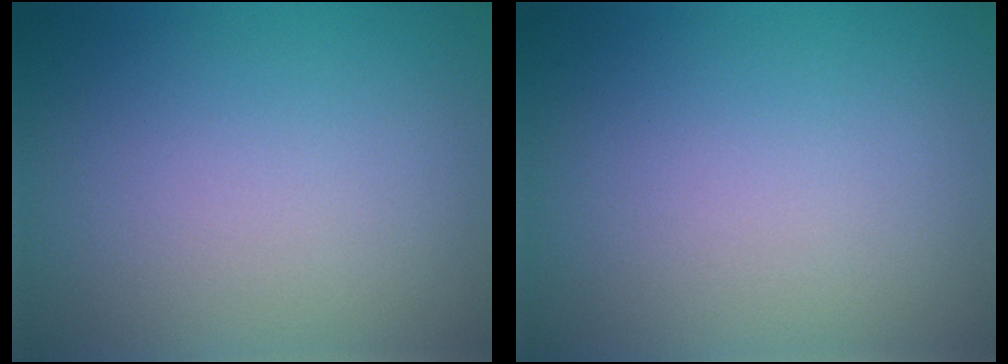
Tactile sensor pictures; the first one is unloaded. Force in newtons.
{"total": 0.0}